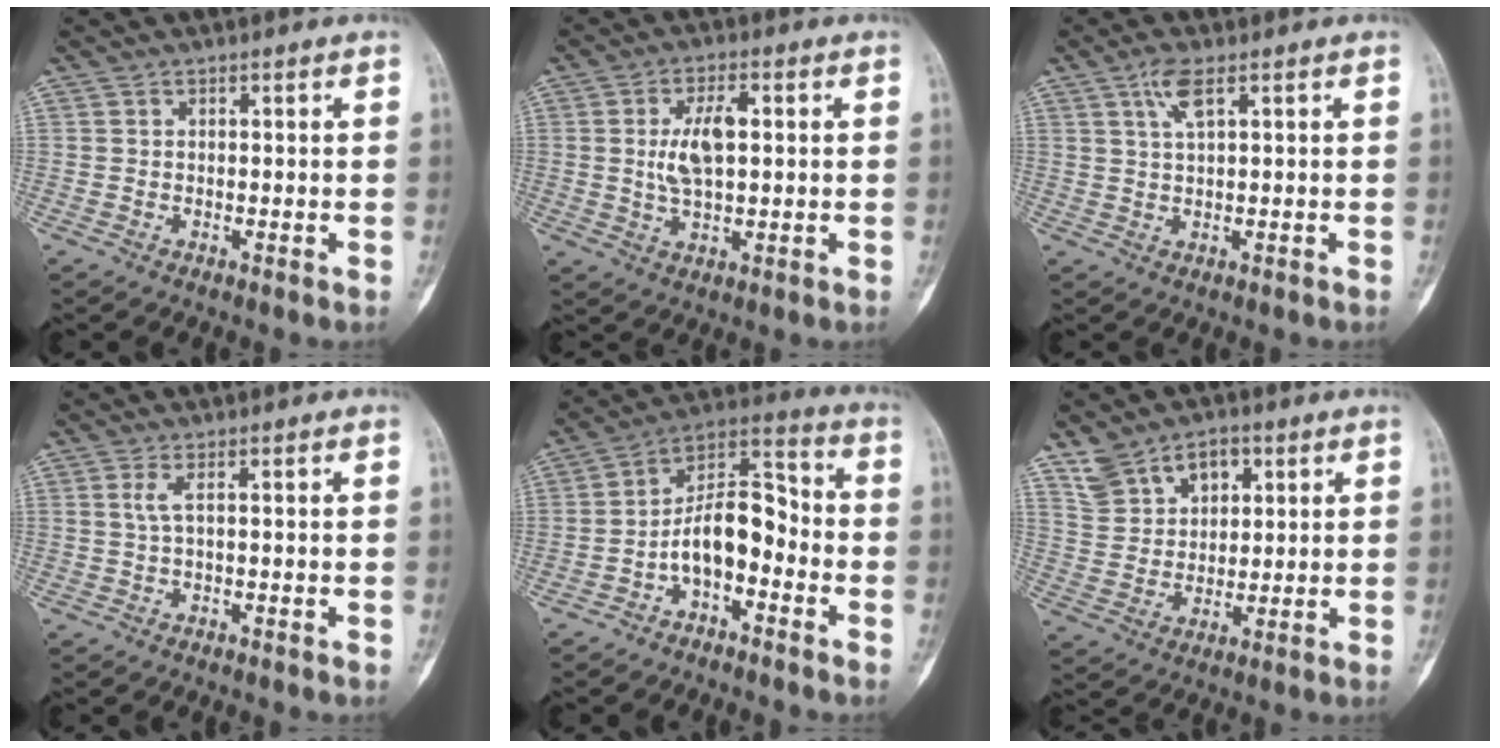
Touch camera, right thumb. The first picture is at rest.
{"total": 7.6, "force": [1.0, 3.4, 6.7], "torque": [-0.122, 0.002, 0.018]}
{"total": 3.9, "force": [1.7, 0.9, 3.4], "torque": [-0.074, 0.001, 0.039]}
{"total": 1.5, "force": [0.4, 0.1, 1.5], "torque": [-0.048, 0.005, 0.011]}
{"total": 11.4, "force": [-3.7, 6.0, 8.9], "torque": [-0.135, 0.063, -0.075]}
{"total": 8.9, "force": [5.1, 6.1, 3.9], "torque": [-0.045, -0.012, 0.102]}